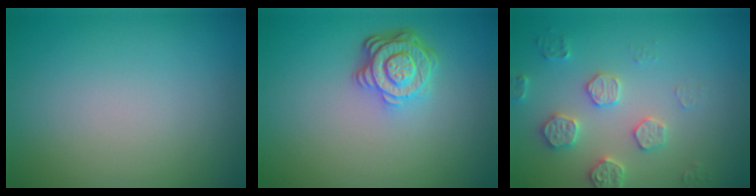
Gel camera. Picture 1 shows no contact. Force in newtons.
{"total": 4.2, "press": 3.3, "slide": 2.7}
{"total": 3.2, "press": 3.1, "slide": 0.7}